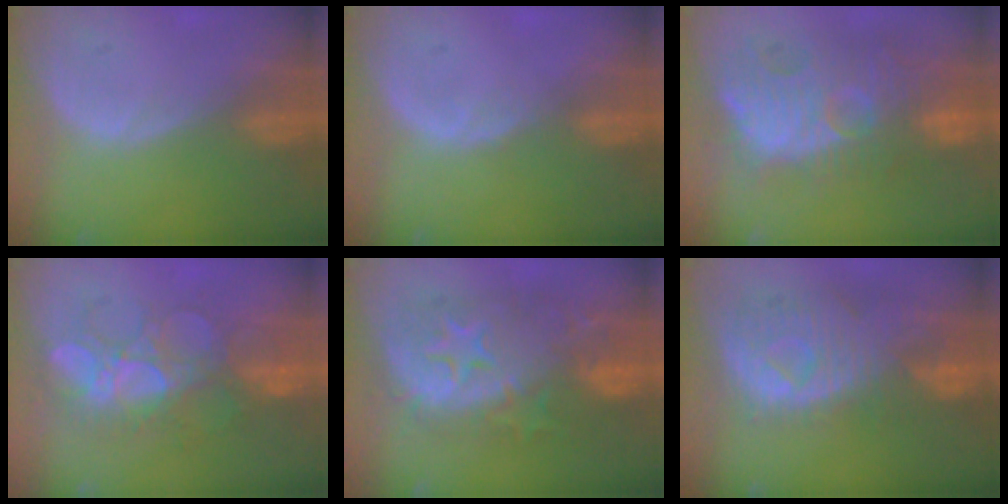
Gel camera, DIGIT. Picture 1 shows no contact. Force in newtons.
{"total": 0.9, "press": 0.9, "slide": 0.2}
{"total": 12.6, "press": 12.1, "slide": 3.6}
{"total": 9.2, "press": 8.8, "slide": 2.5}
{"total": 12.3, "press": 12.2, "slide": 1.1}
{"total": 11.3, "press": 9.7, "slide": 5.7}